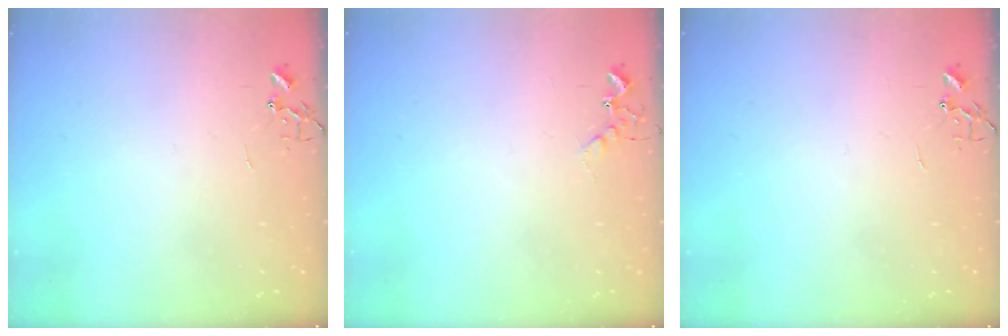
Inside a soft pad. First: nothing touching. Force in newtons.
{"total": 5.2, "press": 5.1, "slide": 0.9}
{"total": 0.0}